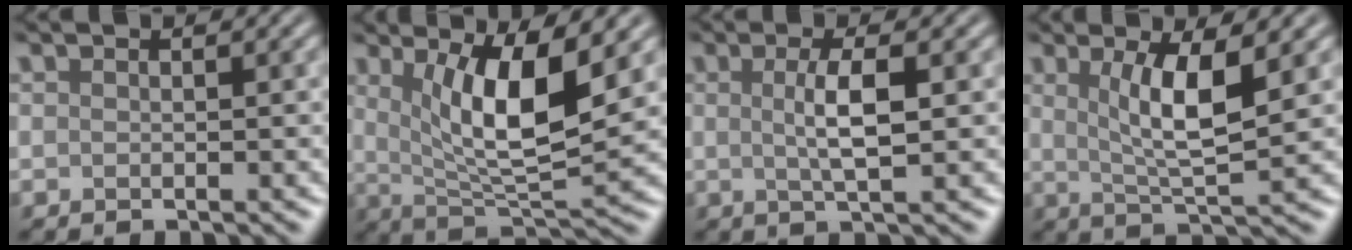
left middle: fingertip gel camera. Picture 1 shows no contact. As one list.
[{"total": 7.6, "force": [2.1, 2.1, 7.0], "torque": [-0.122, -0.016, 0.043]}, {"total": 3.4, "force": [0.3, 0.7, 3.3], "torque": [-0.062, 0.002, 0.005]}, {"total": 5.4, "force": [1.4, 1.2, 5.1], "torque": [-0.094, -0.008, 0.030]}]